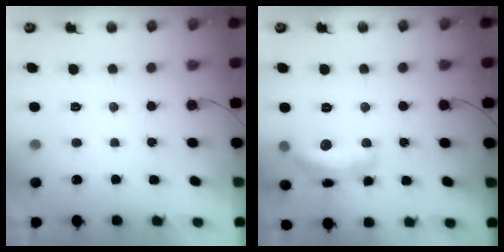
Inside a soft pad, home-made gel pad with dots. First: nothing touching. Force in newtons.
{"total": 14.0, "press": 14.0, "slide": 0.8}